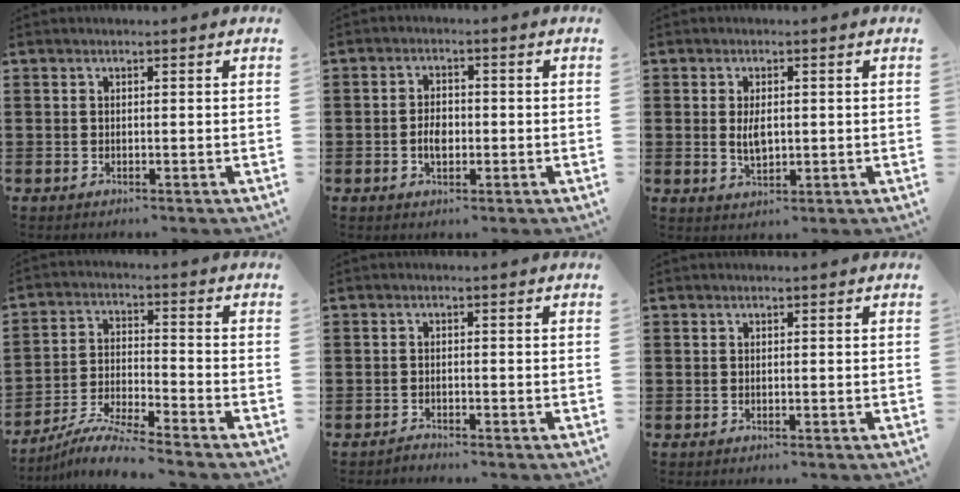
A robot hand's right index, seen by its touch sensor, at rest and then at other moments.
{"total": 3.3, "force": [-0.6, 2.0, 2.5], "torque": [-0.041, 0.001, -0.013]}
{"total": 3.5, "force": [0.2, 1.8, 3.0], "torque": [-0.053, 0.001, 0.001]}
{"total": 6.5, "force": [-6.1, -0.3, 2.3], "torque": [-0.055, -0.010, -0.122]}
{"total": 1.0, "force": [-1.0, 0.1, 0.0], "torque": [-0.003, 0.003, -0.022]}
{"total": 0.0}